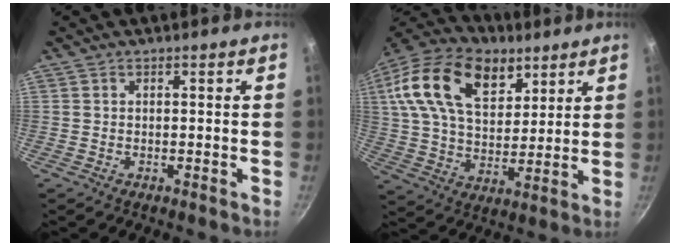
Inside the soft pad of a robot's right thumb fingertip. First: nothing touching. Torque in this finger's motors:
{"motor_torque": [0.63, 3.70, 0.85, -0.57, 0.26]}